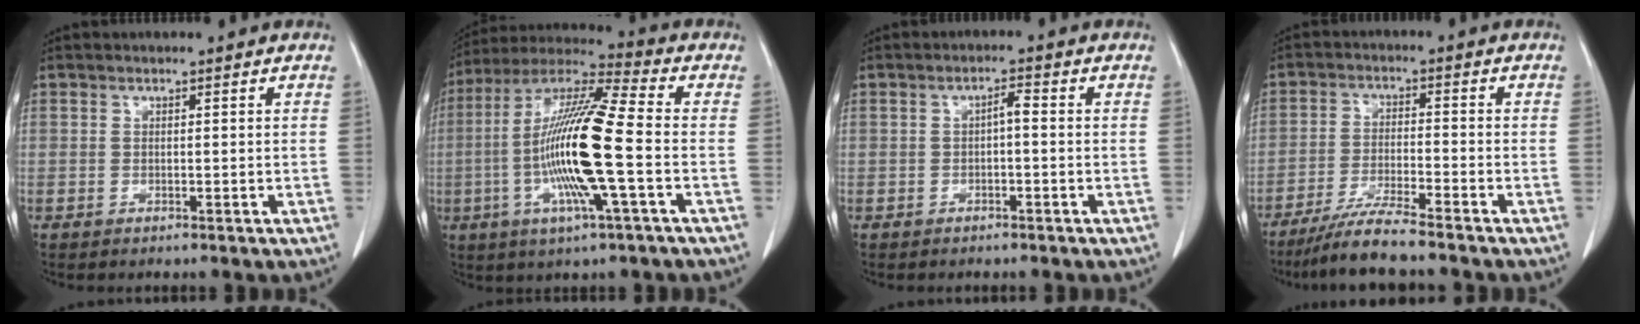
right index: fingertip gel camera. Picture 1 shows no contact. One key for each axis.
{"total": 16.9, "fx": -2.9, "fy": 0.6, "fz": 16.7, "tx": -0.331, "ty": -0.003, "tz": -0.063}
{"total": 1.8, "fx": -0.2, "fy": 0.4, "fz": 1.8, "tx": -0.029, "ty": 0.005, "tz": -0.004}
{"total": 7.0, "fx": -6.0, "fy": -0.9, "fz": 3.4, "tx": -0.064, "ty": -0.027, "tz": -0.113}